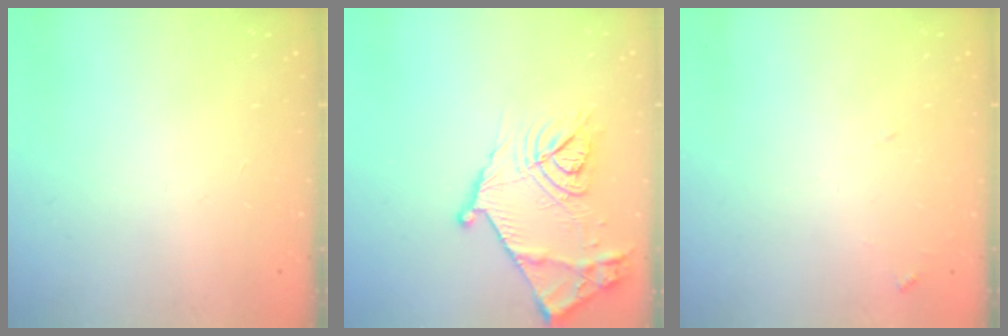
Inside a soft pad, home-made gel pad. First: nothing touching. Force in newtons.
{"total": 19.0, "press": 19.0, "slide": 0.7}
{"total": 6.3, "press": 6.3, "slide": 0.5}